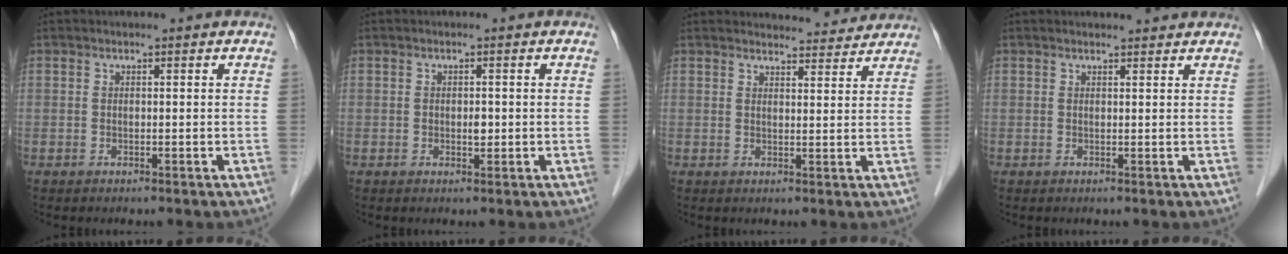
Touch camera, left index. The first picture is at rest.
{"total": 1.3, "force": [-0.1, 0.8, 1.0], "torque": [-0.017, 0.000, 0.000]}
{"total": 6.3, "force": [6.2, 1.1, 0.4], "torque": [0.000, 0.004, 0.065]}
{"total": 2.7, "force": [2.7, 0.4, 0.4], "torque": [-0.012, 0.008, 0.031]}